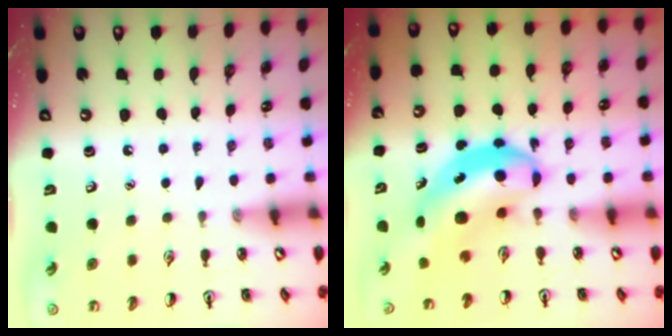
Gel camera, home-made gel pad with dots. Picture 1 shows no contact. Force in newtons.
{"total": 8.4, "press": 8.2, "slide": 1.8}